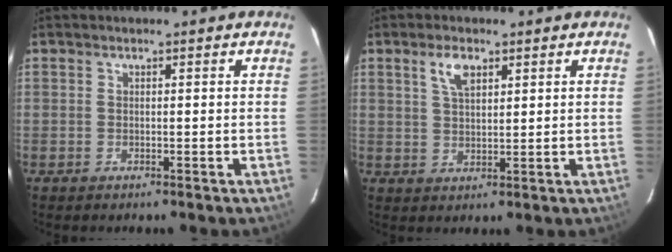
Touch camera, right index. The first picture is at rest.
{"total": 4.4, "force": [2.4, 2.0, 3.1], "torque": [-0.057, 0.007, 0.046]}